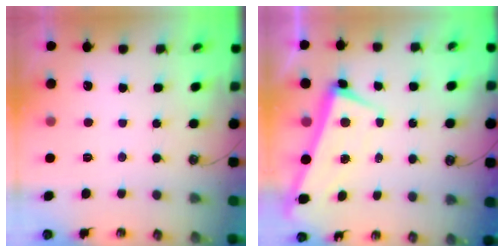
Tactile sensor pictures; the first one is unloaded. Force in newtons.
{"total": 1.8, "press": 0.8, "slide": 1.6}